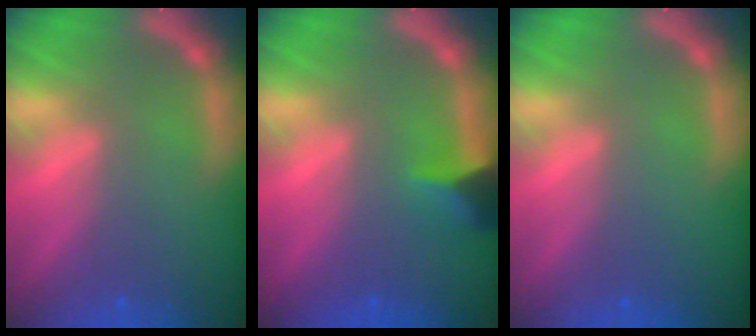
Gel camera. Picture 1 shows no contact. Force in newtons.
{"total": 2.9}
{"total": 0.0}